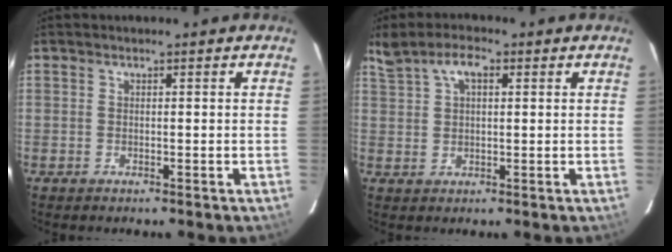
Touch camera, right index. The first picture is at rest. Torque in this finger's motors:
{"motor_torque": [0.48, 0.26, 0.29, 0.03]}